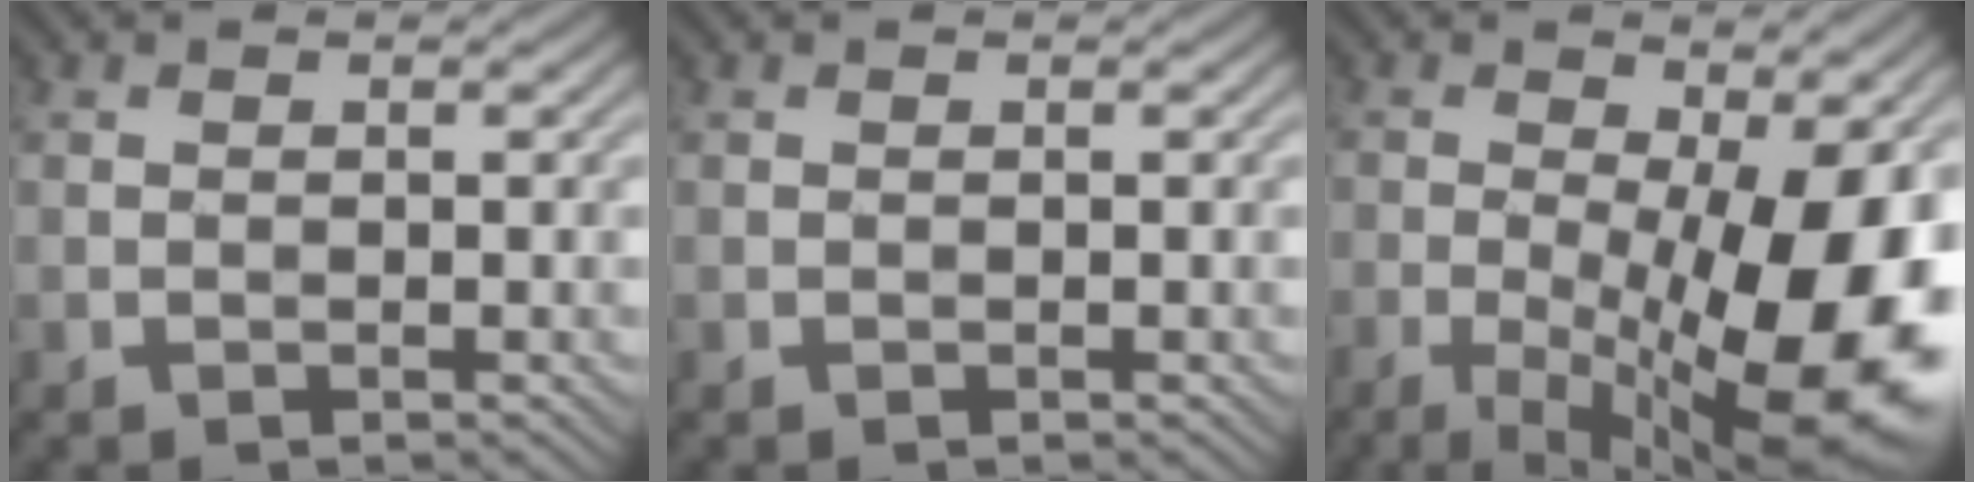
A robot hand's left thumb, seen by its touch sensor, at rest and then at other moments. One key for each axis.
{"total": 0.0}
{"total": 17.9, "fx": -4.4, "fy": 7.0, "fz": 15.9, "tx": -0.223, "ty": -0.017, "tz": -0.057}